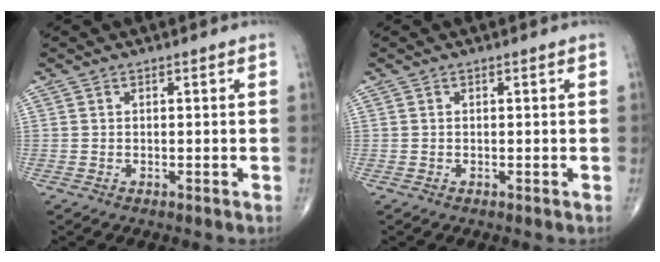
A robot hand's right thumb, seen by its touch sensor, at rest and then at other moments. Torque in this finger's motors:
{"motor_torque": [0.06, 0.06, -0.07, -0.07, 0.01]}